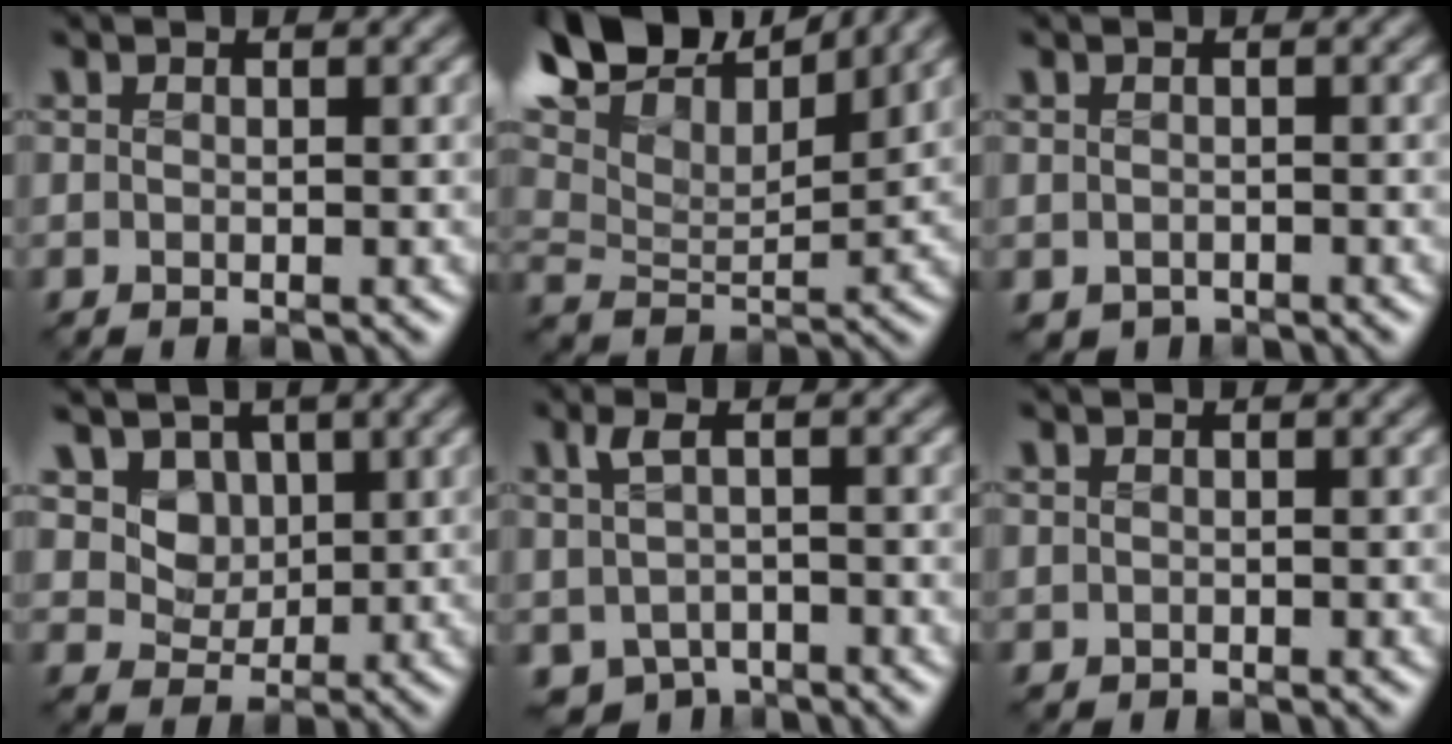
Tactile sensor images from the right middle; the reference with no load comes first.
{"total": 12.0, "force": [9.4, 4.2, 6.2], "torque": [-0.146, 0.038, 0.137]}
{"total": 0.8, "force": [-0.6, 0.5, 0.1], "torque": [-0.002, -0.009, -0.010]}
{"total": 6.0, "force": [2.7, 4.7, 2.6], "torque": [-0.072, -0.013, 0.049]}
{"total": 3.1, "force": [-1.0, 2.0, 2.2], "torque": [-0.052, -0.014, -0.018]}
{"total": 0.0}